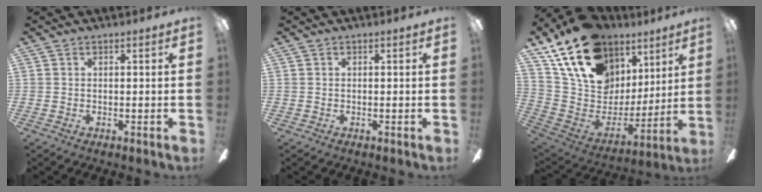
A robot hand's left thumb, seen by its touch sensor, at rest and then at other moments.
{"total": 0.0}
{"total": 21.1, "force": [13.4, 13.1, 9.6], "torque": [-0.184, -0.073, 0.256]}